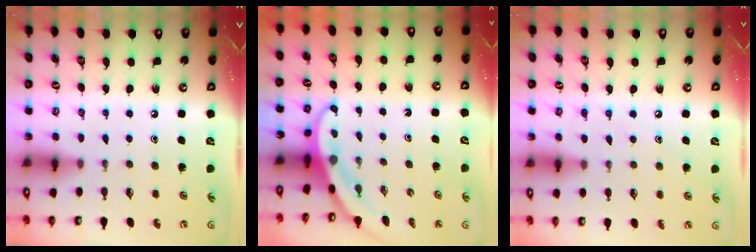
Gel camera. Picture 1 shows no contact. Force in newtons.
{"total": 3.1, "press": 3.1, "slide": 0.1}
{"total": 5.0, "press": 5.0, "slide": 0.5}